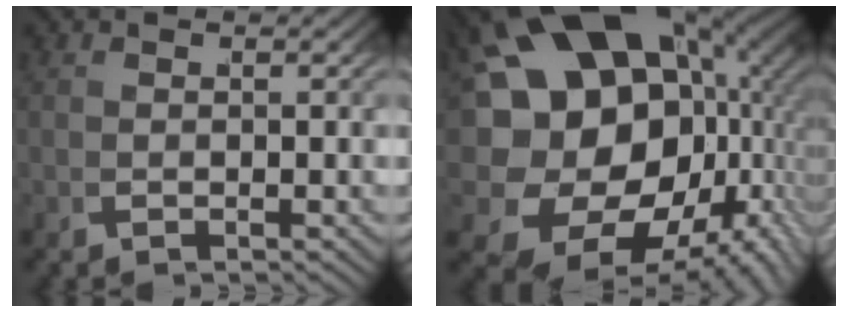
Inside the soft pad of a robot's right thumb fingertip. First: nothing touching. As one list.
[{"total": 24.4, "force": [1.1, 17.9, 16.6], "torque": [-0.340, -0.063, 0.042]}]